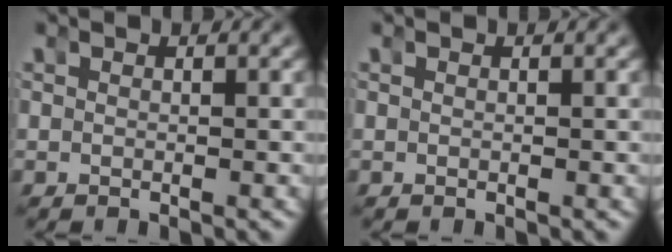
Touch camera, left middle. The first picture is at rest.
{"total": 0.0}